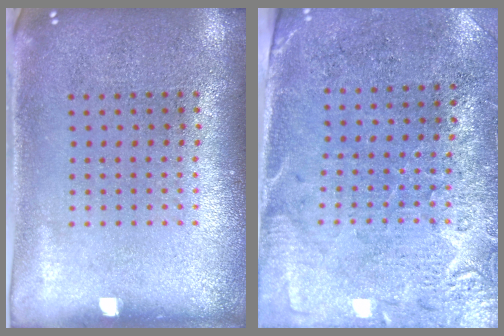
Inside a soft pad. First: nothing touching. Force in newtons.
{"total": 2.7, "press": 2.4, "slide": 1.3}